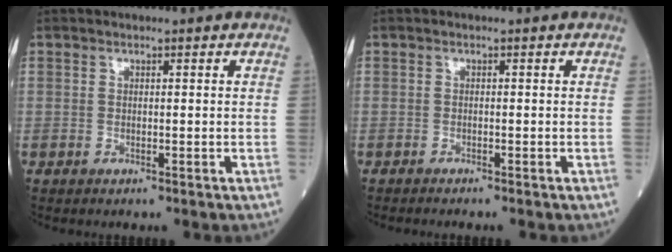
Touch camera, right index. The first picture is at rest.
{"total": 2.1, "force": [-1.9, 0.1, 0.9], "torque": [-0.015, -0.002, -0.023]}